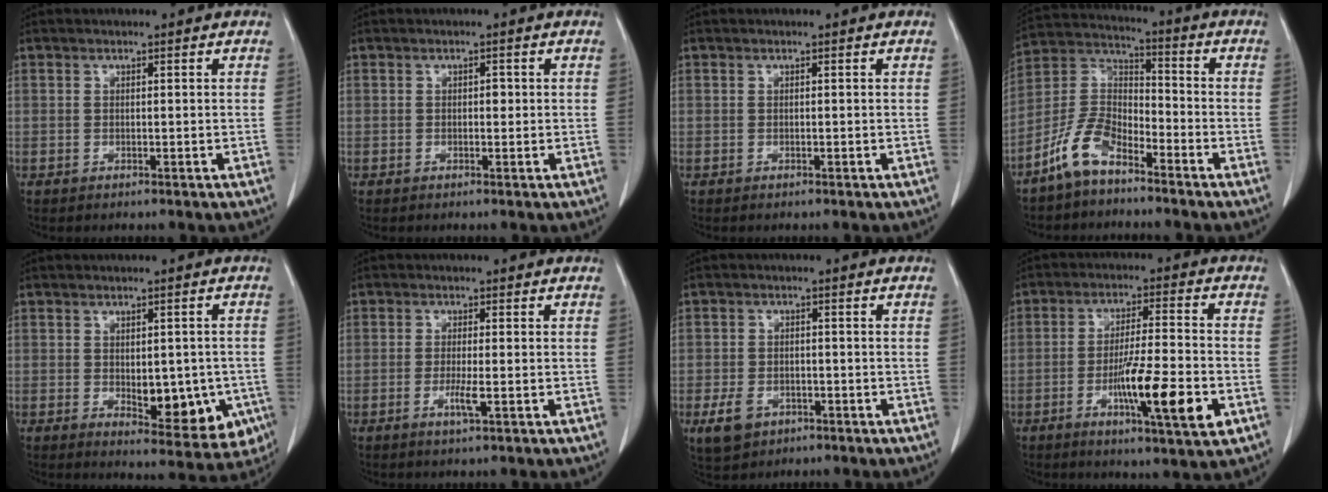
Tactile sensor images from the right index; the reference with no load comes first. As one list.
[{"total": 1.4, "force": [0.0, 0.9, 1.1], "torque": [-0.019, 0.007, 0.000]}, {"total": 0.0}, {"total": 9.9, "force": [-6.9, 4.2, 5.8], "torque": [-0.137, 0.013, -0.142]}, {"total": 12.1, "force": [-3.1, 6.1, 10.0], "torque": [-0.126, 0.005, -0.024]}, {"total": 3.4, "force": [-1.1, 0.6, 3.1], "torque": [-0.061, -0.002, -0.018]}, {"total": 5.8, "force": [-2.8, 4.1, 3.0], "torque": [-0.064, 0.002, -0.038]}, {"total": 13.4, "force": [-4.6, 1.5, 12.5], "torque": [-0.208, -0.010, -0.073]}]